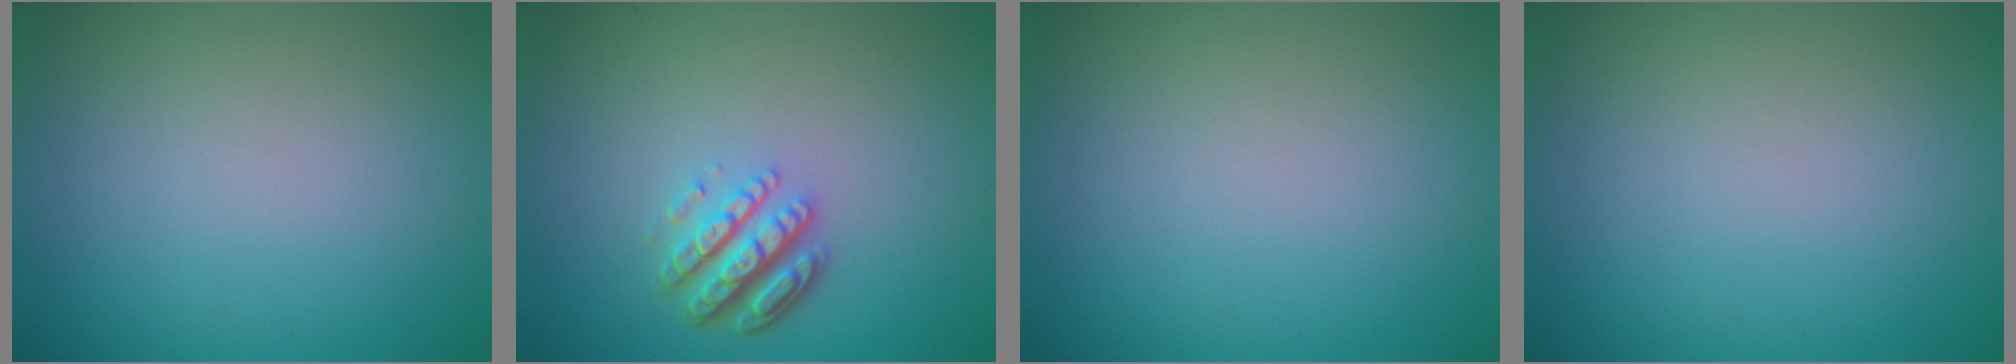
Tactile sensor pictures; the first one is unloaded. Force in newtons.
{"total": 4.4, "press": 3.3, "slide": 3.0}
{"total": 0.0}
{"total": 0.0}